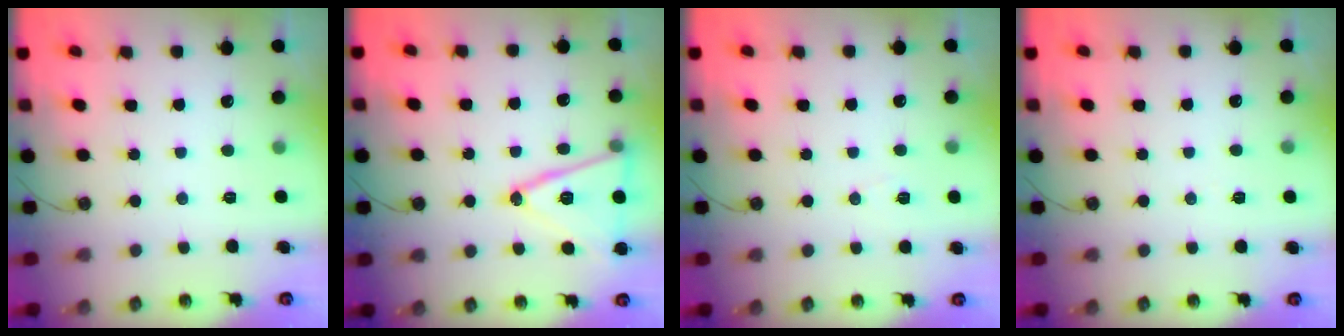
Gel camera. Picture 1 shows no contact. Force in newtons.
{"total": 16.6, "press": 16.3, "slide": 3.1}
{"total": 4.9, "press": 4.3, "slide": 2.5}
{"total": 3.9, "press": 1.8, "slide": 3.5}